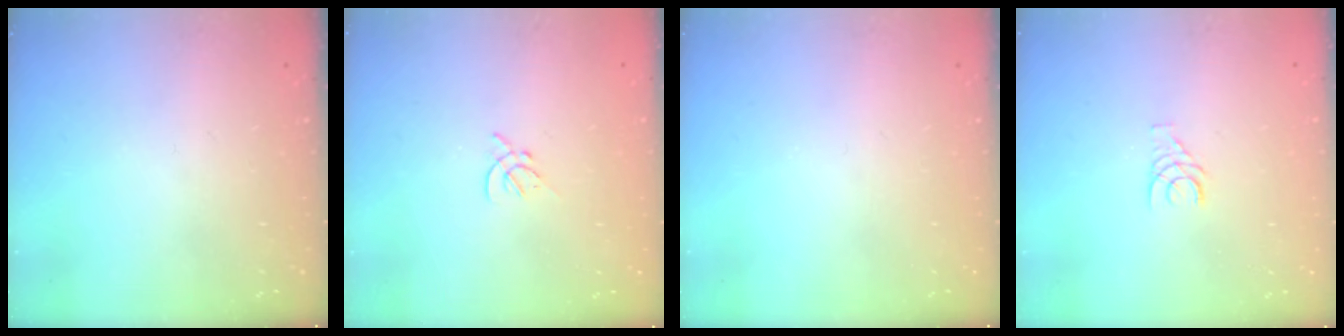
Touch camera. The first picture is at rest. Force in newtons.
{"total": 2.0, "press": 1.9, "slide": 0.5}
{"total": 0.0}
{"total": 3.6, "press": 3.6, "slide": 0.4}